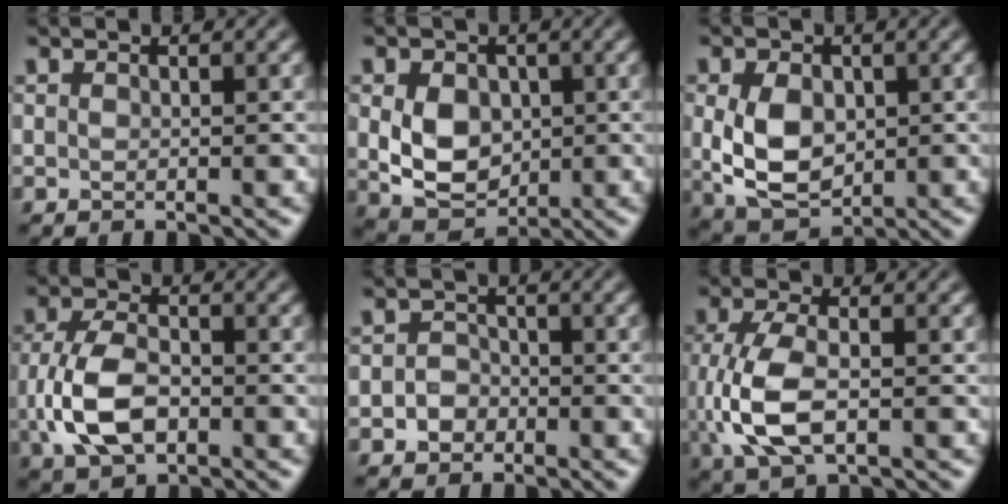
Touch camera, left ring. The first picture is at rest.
{"total": 5.6, "force": [0.2, 4.2, 3.7], "torque": [-0.074, -0.006, 0.005]}
{"total": 6.1, "force": [0.1, 4.2, 4.4], "torque": [-0.095, -0.006, 0.005]}
{"total": 6.0, "force": [-1.2, 3.7, 4.5], "torque": [-0.103, -0.006, -0.025]}
{"total": 1.8, "force": [-0.7, 1.5, 0.6], "torque": [-0.003, 0.003, -0.015]}
{"total": 6.1, "force": [-0.7, 3.2, 5.2], "torque": [-0.127, -0.008, -0.011]}